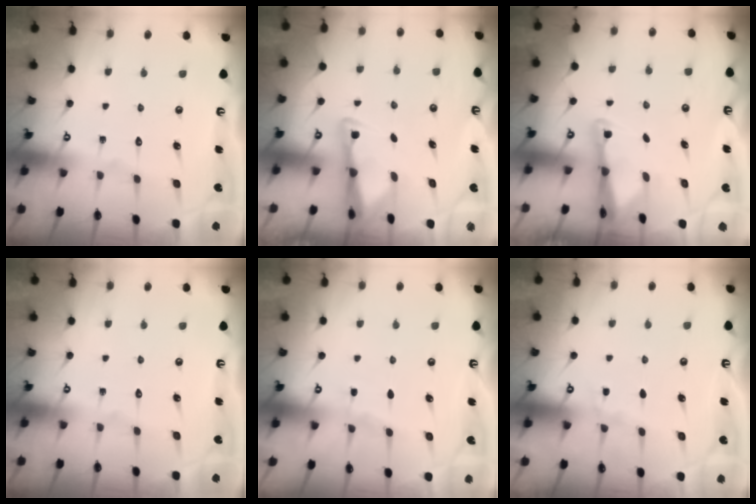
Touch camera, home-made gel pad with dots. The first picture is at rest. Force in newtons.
{"total": 3.4, "press": 3.4, "slide": 0.4}
{"total": 2.1, "press": 2.1, "slide": 0.4}
{"total": 0.0}
{"total": 2.7, "press": 2.7, "slide": 0.4}
{"total": 3.0, "press": 2.9, "slide": 0.4}